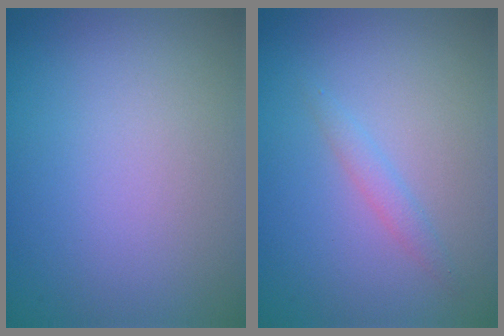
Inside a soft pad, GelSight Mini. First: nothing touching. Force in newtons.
{"total": 1.2, "press": 1.2, "slide": 0.1}